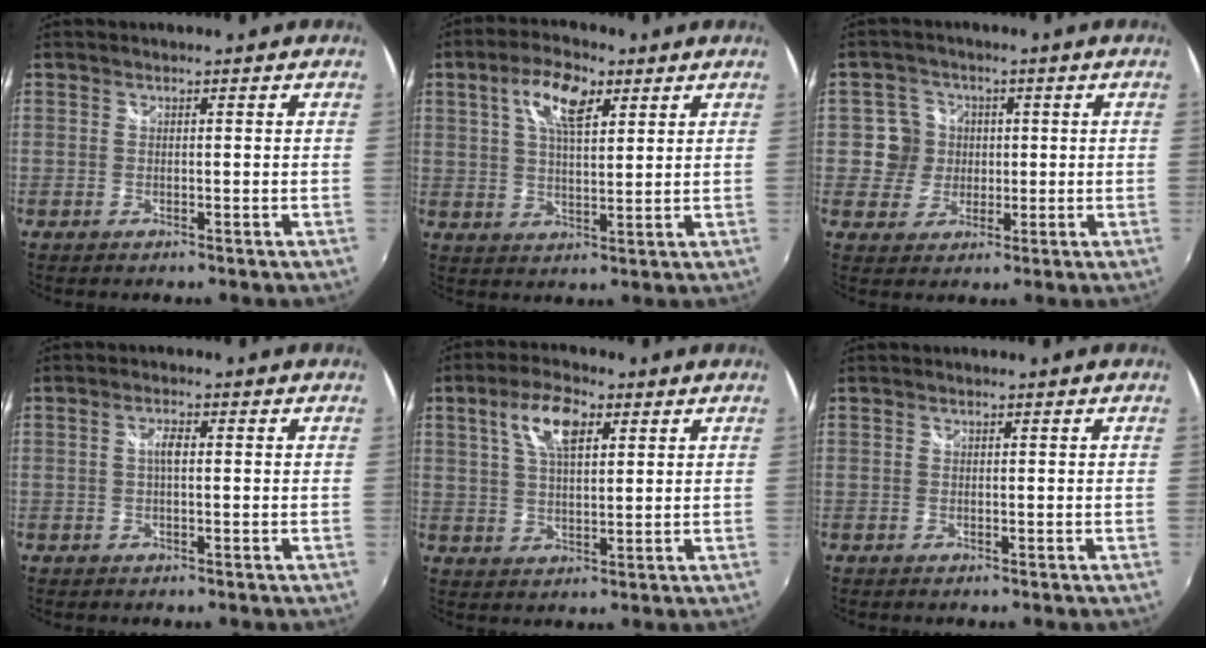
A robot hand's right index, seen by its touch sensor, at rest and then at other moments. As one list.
[{"total": 8.5, "force": [3.8, 3.5, 6.8], "torque": [-0.123, 0.016, 0.065]}, {"total": 5.4, "force": [0.1, 5.4, 0.4], "torque": [0.001, 0.007, -0.001]}, {"total": 1.9, "force": [0.0, 0.7, 1.8], "torque": [-0.034, 0.005, -0.003]}, {"total": 8.3, "force": [3.5, 3.5, 6.7], "torque": [-0.125, 0.016, 0.064]}, {"total": 0.0}]